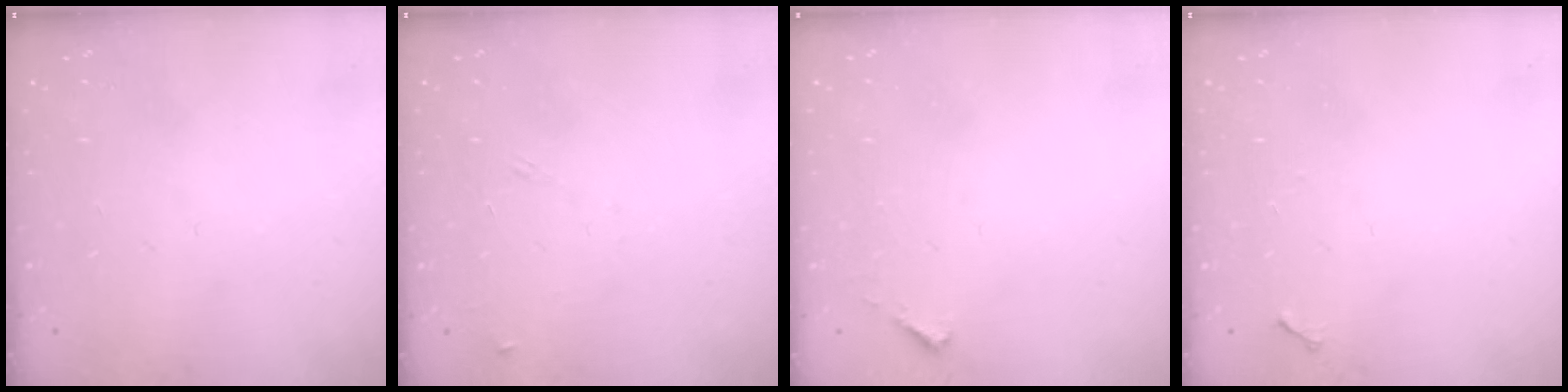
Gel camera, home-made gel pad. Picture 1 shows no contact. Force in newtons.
{"total": 5.7, "press": 5.6, "slide": 0.7}
{"total": 2.1, "press": 2.1, "slide": 0.2}
{"total": 3.8, "press": 3.8, "slide": 0.5}